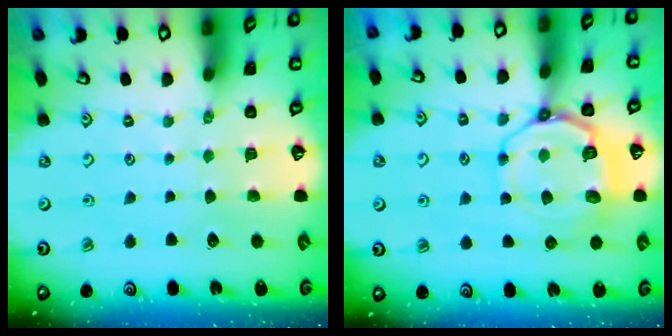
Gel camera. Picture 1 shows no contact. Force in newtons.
{"total": 10.6, "press": 10.4, "slide": 1.9}